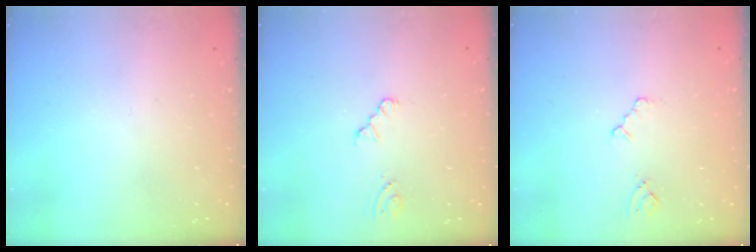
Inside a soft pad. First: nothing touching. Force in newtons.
{"total": 1.7, "press": 1.7, "slide": 0.3}
{"total": 2.9, "press": 2.9, "slide": 0.5}